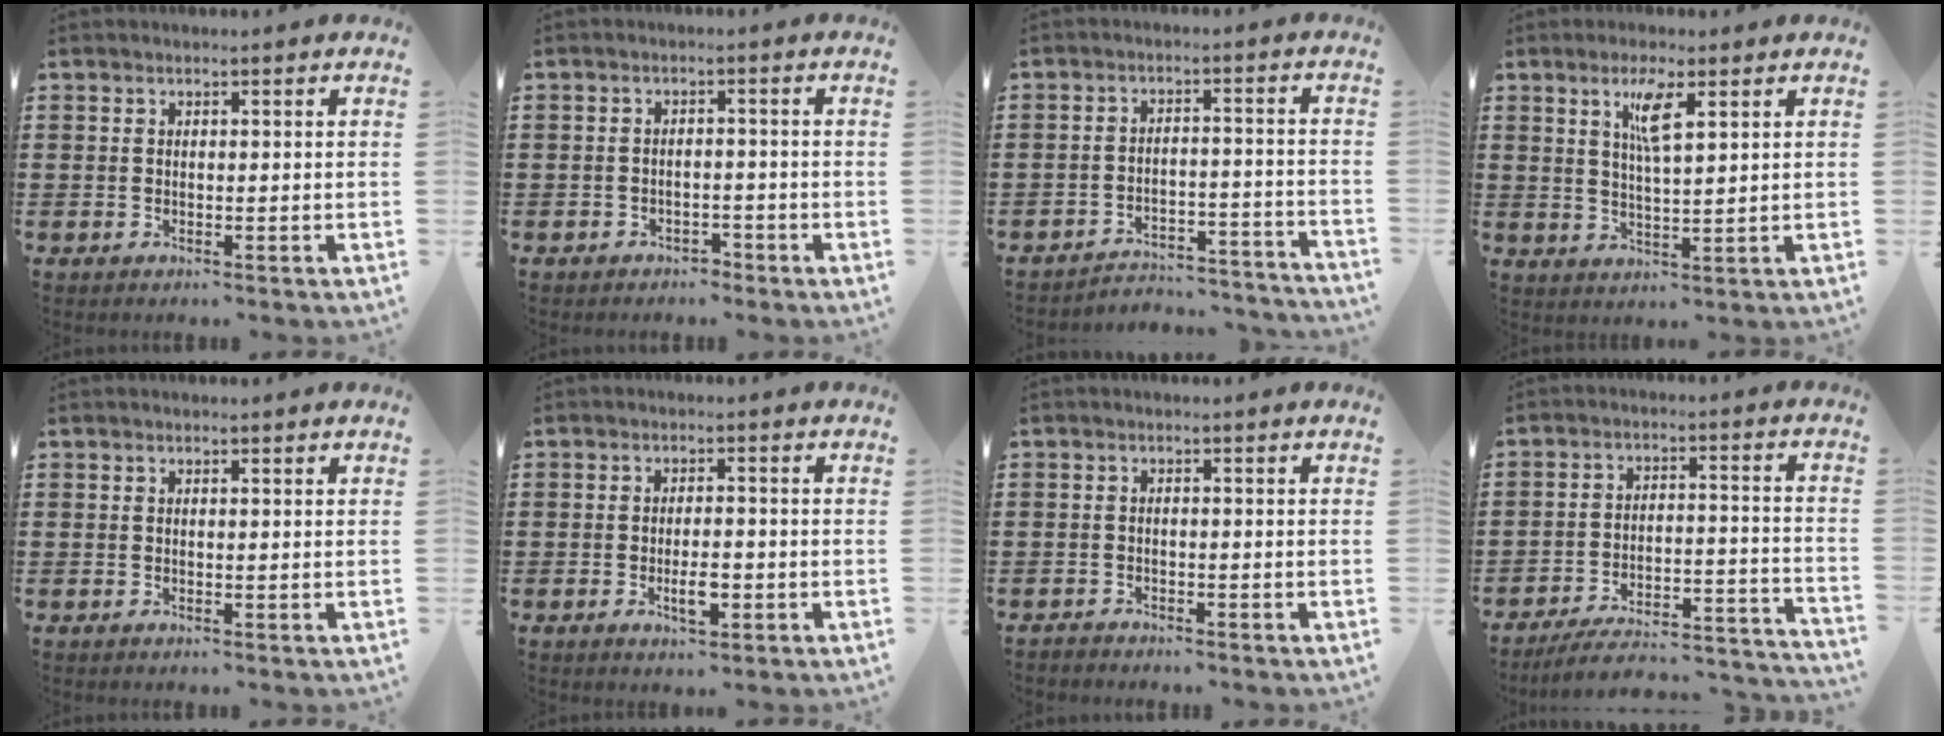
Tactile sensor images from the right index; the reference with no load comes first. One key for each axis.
{"total": 1.9, "fx": -1.7, "fy": 0.9, "fz": 0.1, "tx": -0.009, "ty": 0.001, "tz": -0.037}
{"total": 4.3, "fx": -4.2, "fy": 0.5, "fz": 0.8, "tx": -0.018, "ty": 0.001, "tz": -0.088}
{"total": 4.7, "fx": 2.3, "fy": 0.9, "fz": 4.0, "tx": -0.078, "ty": 0.002, "tz": 0.035}
{"total": 0.0}
{"total": 3.8, "fx": -1.2, "fy": 1.3, "fz": 3.3, "tx": -0.065, "ty": 0.002, "tz": -0.022}
{"total": 1.2, "fx": -1.2, "fy": 0.1, "fz": -0.3, "tx": 0.002, "ty": 0.002, "tz": -0.027}
{"total": 5.5, "fx": -5.0, "fy": 0.7, "fz": 2.2, "tx": -0.035, "ty": -0.008, "tz": -0.100}